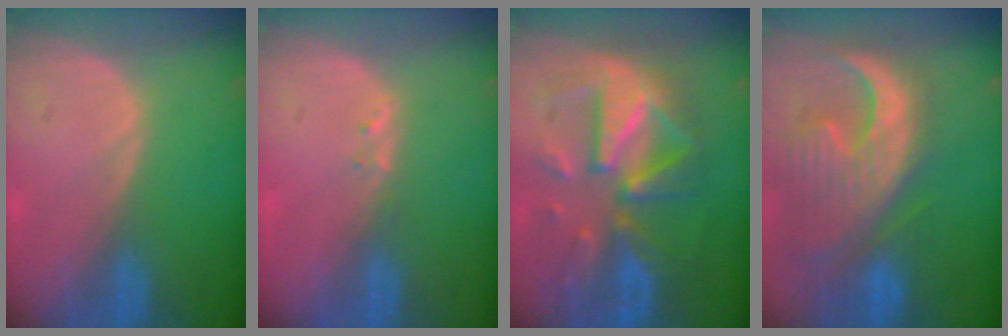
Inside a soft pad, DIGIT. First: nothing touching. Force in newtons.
{"total": 1.0, "press": 0.9, "slide": 0.5}
{"total": 11.8, "press": 11.7, "slide": 1.2}
{"total": 13.5, "press": 11.4, "slide": 7.2}